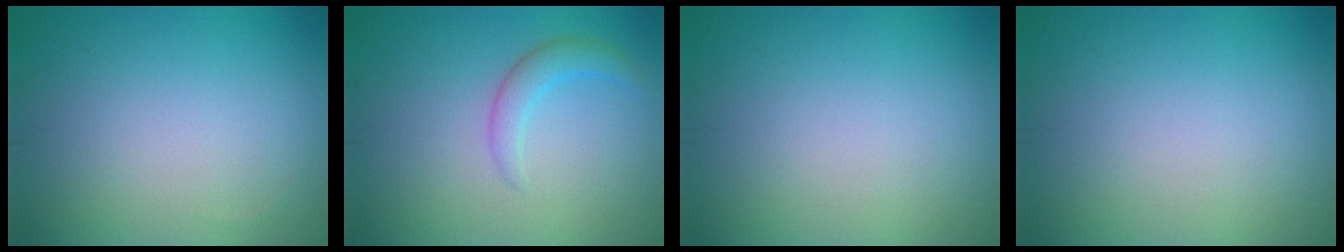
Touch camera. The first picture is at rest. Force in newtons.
{"total": 2.0, "press": 2.0, "slide": 0.1}
{"total": 0.0}
{"total": 0.0}